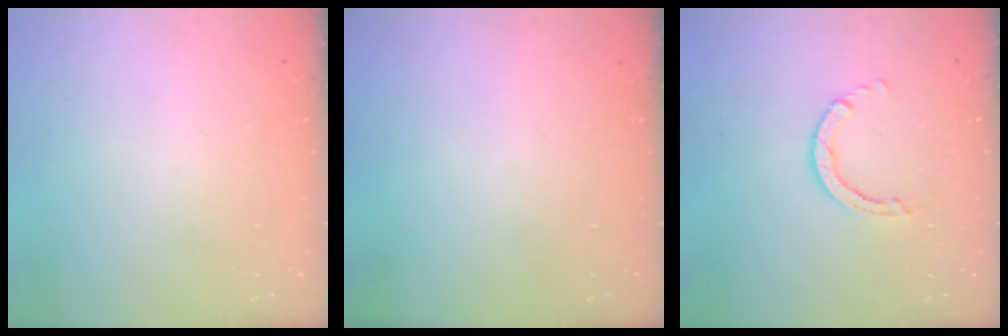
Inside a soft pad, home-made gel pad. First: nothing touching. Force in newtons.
{"total": 0.0}
{"total": 2.6, "press": 2.6, "slide": 0.3}